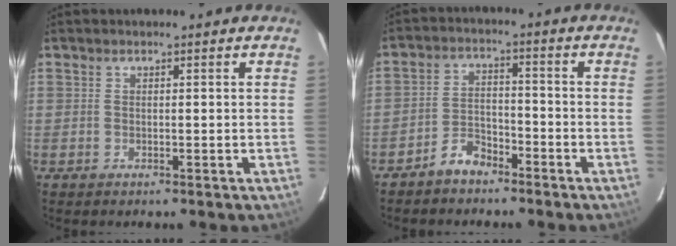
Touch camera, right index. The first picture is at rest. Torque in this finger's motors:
{"motor_torque": [0.33, -0.40, 0.01, -0.04]}